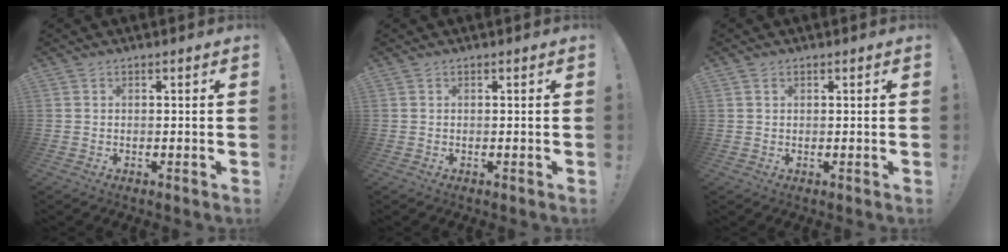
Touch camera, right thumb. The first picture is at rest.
{"total": 0.0}
{"total": 0.6, "force": [0.4, 0.3, 0.4], "torque": [-0.003, -0.001, 0.006]}